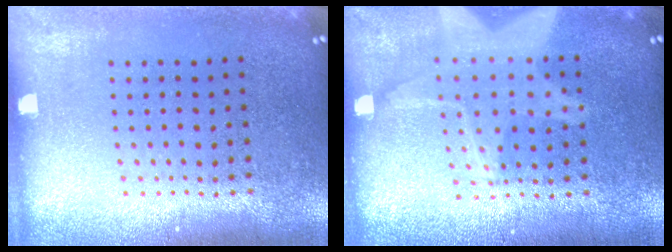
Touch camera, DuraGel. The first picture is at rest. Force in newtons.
{"total": 2.6, "press": 2.6, "slide": 0.4}